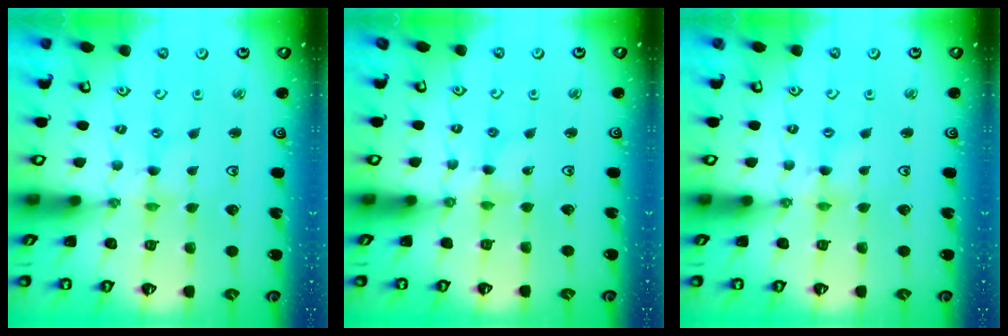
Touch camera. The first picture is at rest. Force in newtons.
{"total": 1.4, "press": 1.4, "slide": 0.2}
{"total": 1.6, "press": 1.6, "slide": 0.3}